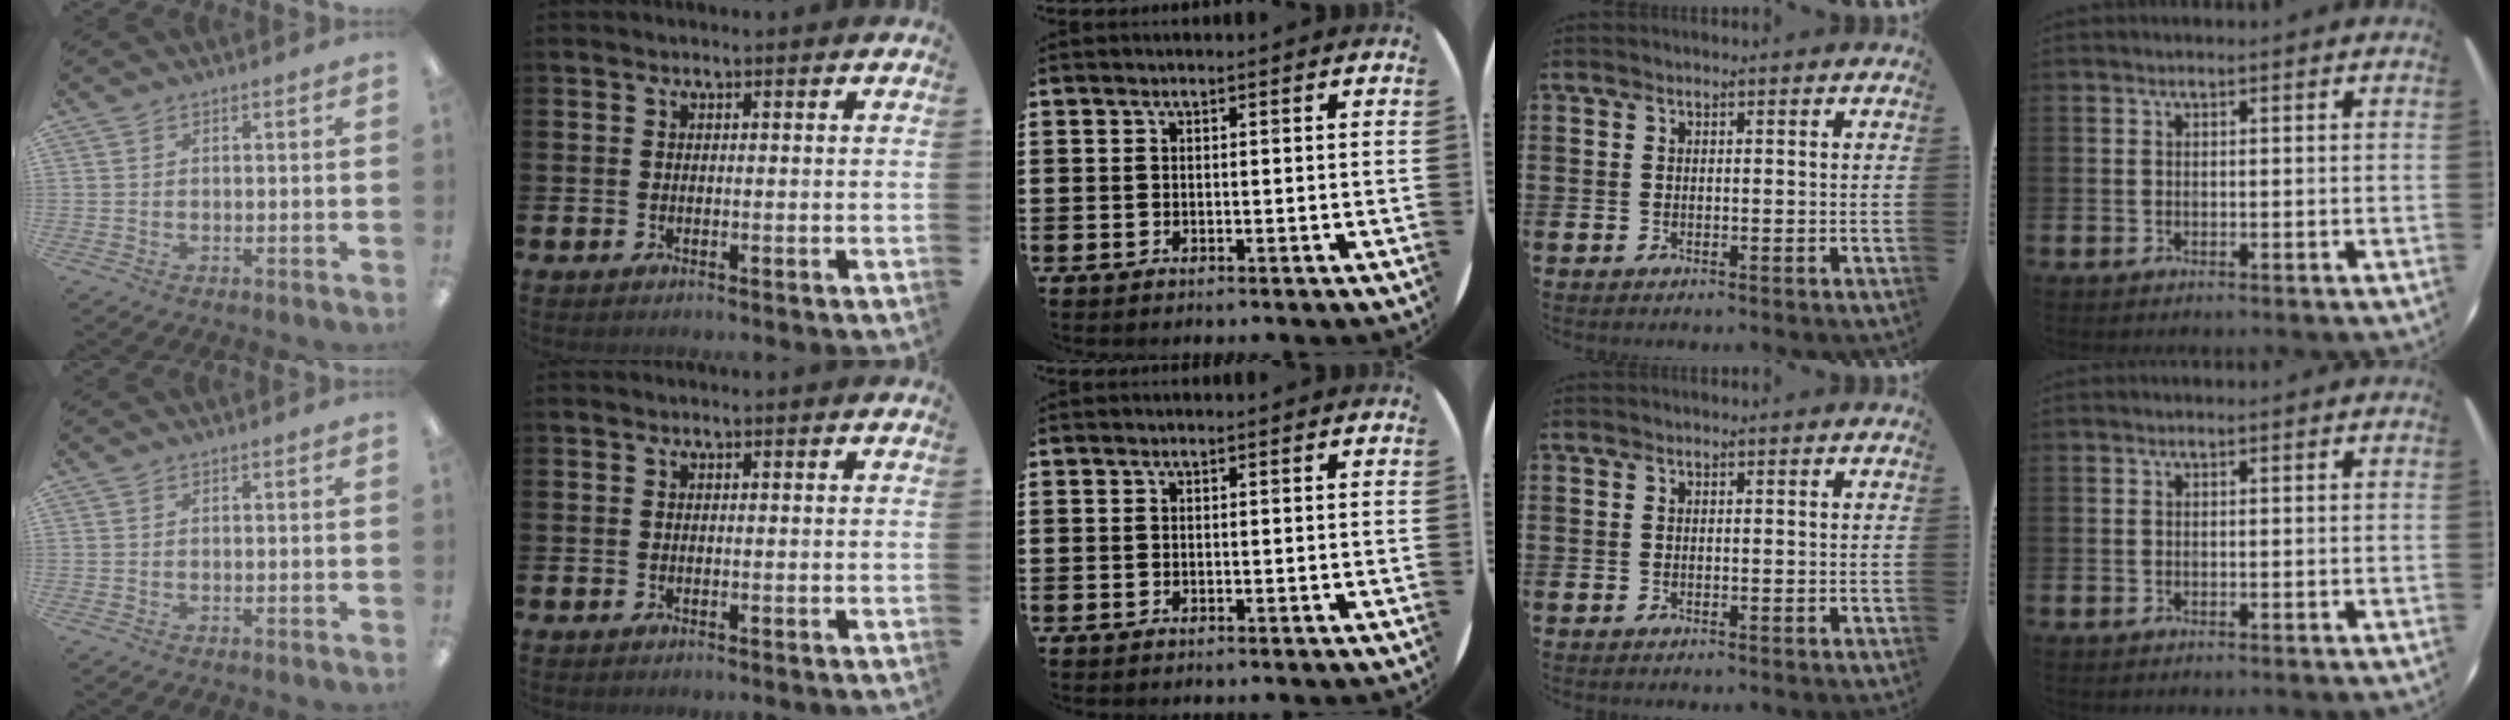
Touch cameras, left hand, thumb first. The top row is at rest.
{}